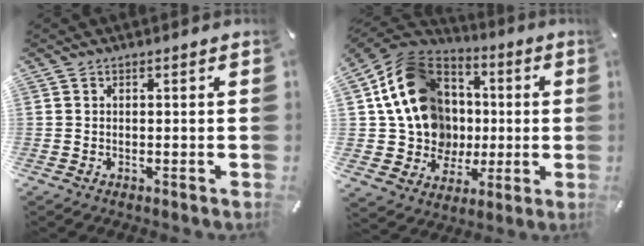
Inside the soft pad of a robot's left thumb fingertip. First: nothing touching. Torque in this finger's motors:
{"motor_torque": [2.51, 2.51, 2.06, -0.71, 0.69]}